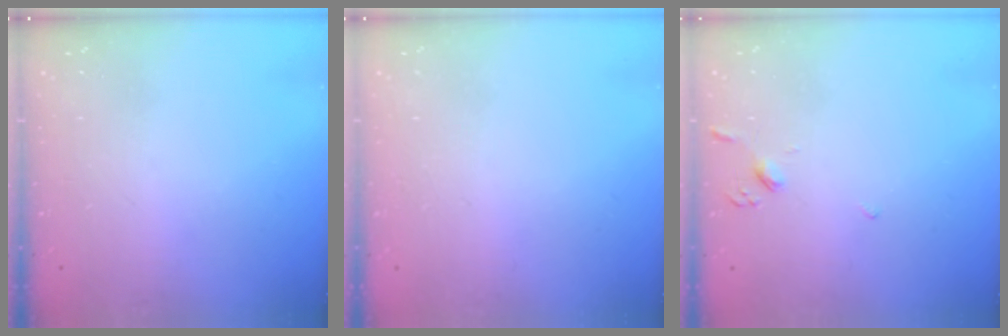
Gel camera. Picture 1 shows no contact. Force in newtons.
{"total": 2.0, "press": 2.0, "slide": 0.1}
{"total": 2.9, "press": 2.8, "slide": 0.7}